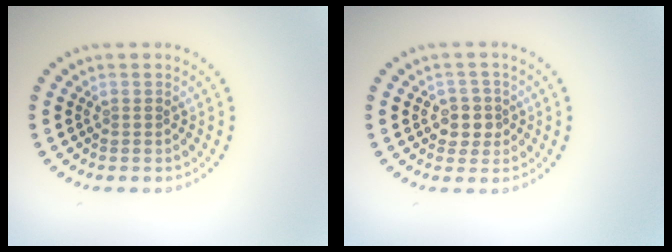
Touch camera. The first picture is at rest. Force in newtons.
{"total": 2.2, "press": 2.0, "slide": 0.8}